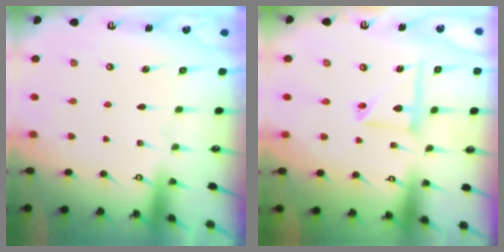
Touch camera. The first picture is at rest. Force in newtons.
{"total": 9.0, "press": 9.0, "slide": 0.7}